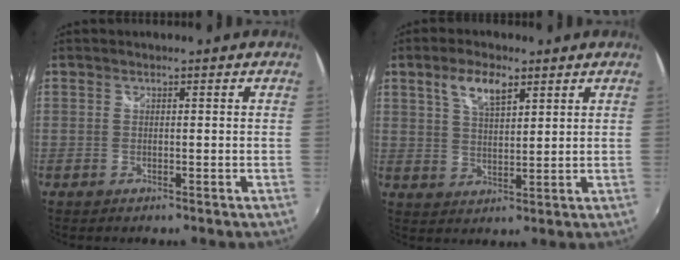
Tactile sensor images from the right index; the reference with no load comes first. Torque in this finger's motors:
{"motor_torque": [0.14, 0.09, 0.08, 0.05]}